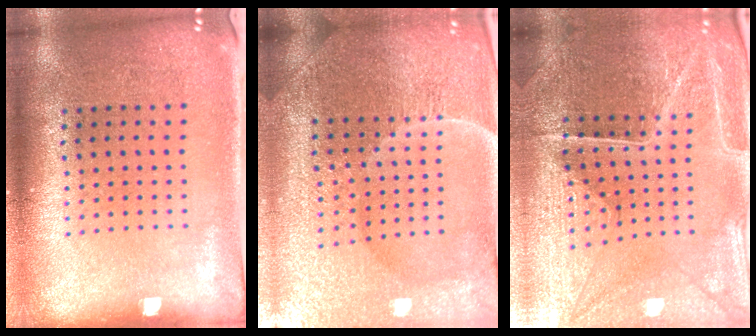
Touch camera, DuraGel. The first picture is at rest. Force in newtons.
{"total": 5.7, "press": 5.3, "slide": 2.2}
{"total": 3.8, "press": 3.8, "slide": 0.5}